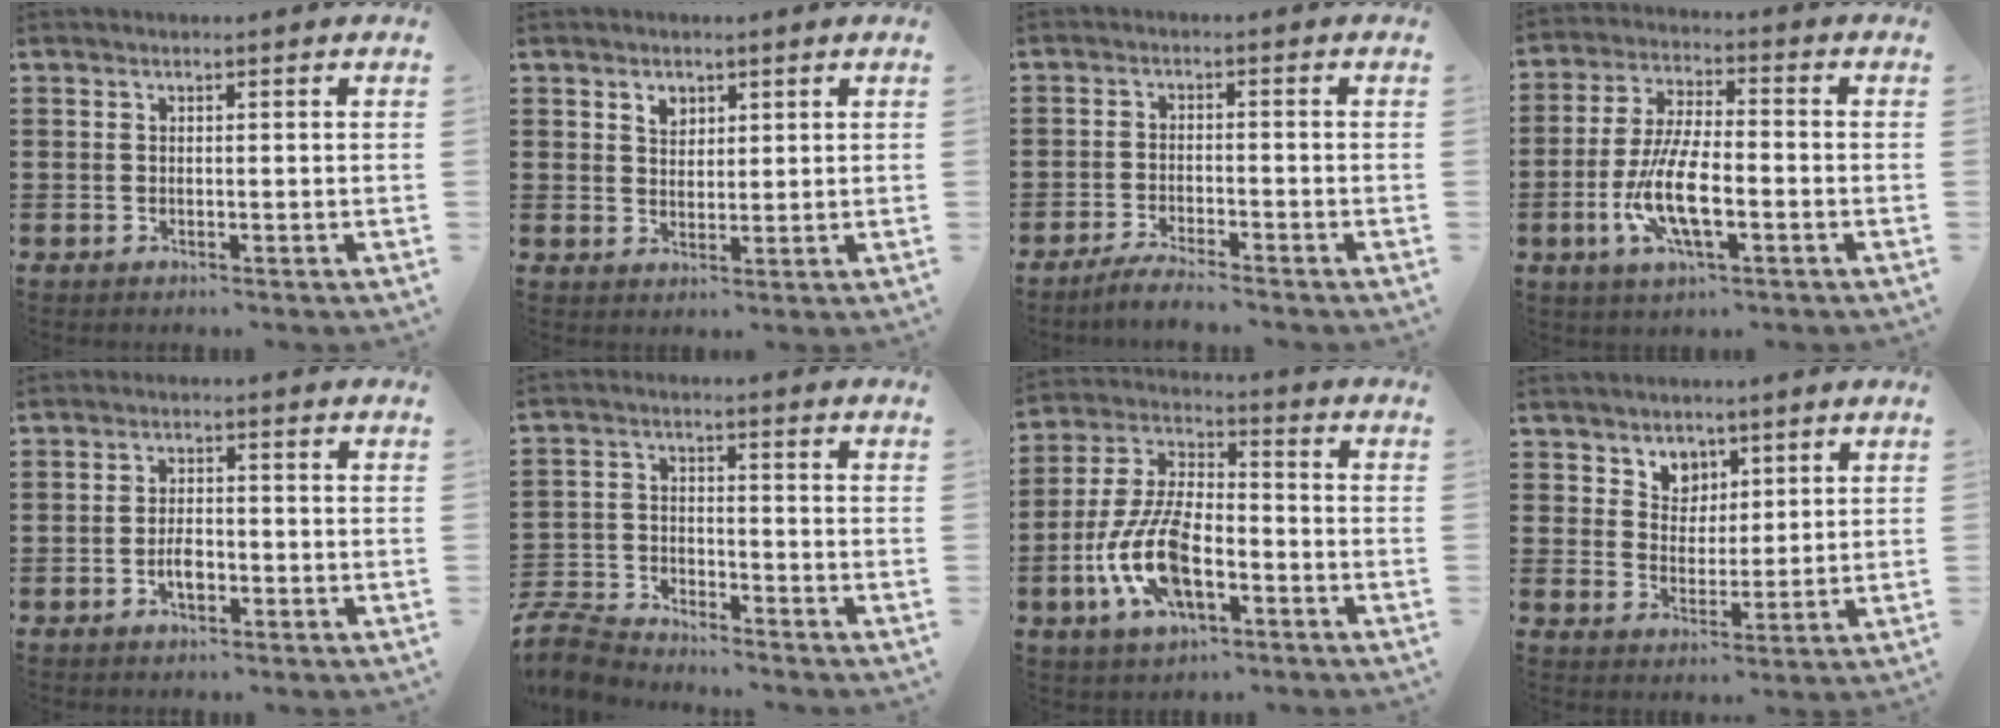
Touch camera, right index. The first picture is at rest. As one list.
[{"total": 2.6, "force": [1.7, 1.8, 0.9], "torque": [-0.016, 0.003, 0.029]}, {"total": 2.9, "force": [-2.8, -0.2, 0.8], "torque": [-0.016, 0.001, -0.055]}, {"total": 10.3, "force": [-3.3, 3.3, 9.2], "torque": [-0.203, -0.013, -0.064]}, {"total": 3.4, "force": [-1.3, 1.6, 2.7], "torque": [-0.057, 0.001, -0.024]}, {"total": 6.0, "force": [-5.8, 1.2, 0.9], "torque": [-0.040, 0.004, -0.121]}, {"total": 11.4, "force": [-4.4, 5.2, 9.1], "torque": [-0.226, -0.007, -0.089]}, {"total": 4.9, "force": [3.1, 3.8, 0.1], "torque": [-0.018, 0.002, 0.057]}]